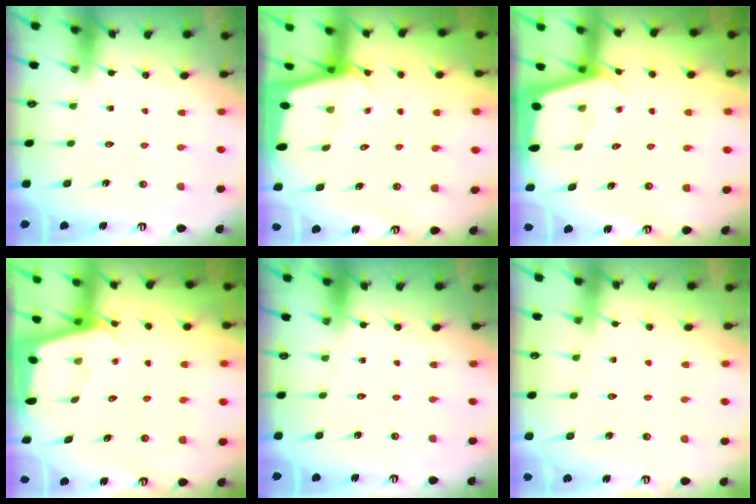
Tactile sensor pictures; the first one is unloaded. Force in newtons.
{"total": 2.4, "press": 2.4, "slide": 0.1}
{"total": 2.2, "press": 2.2, "slide": 0.1}
{"total": 2.0, "press": 2.0, "slide": 0.3}
{"total": 0.0}
{"total": 1.0, "press": 1.0, "slide": 0.2}